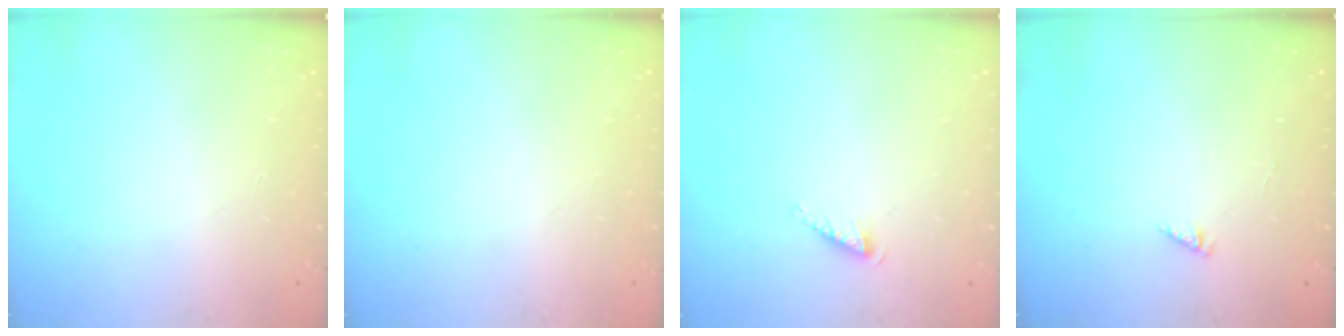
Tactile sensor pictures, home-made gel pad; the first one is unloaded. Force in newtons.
{"total": 0.0}
{"total": 3.0, "press": 3.0, "slide": 0.4}
{"total": 0.0}